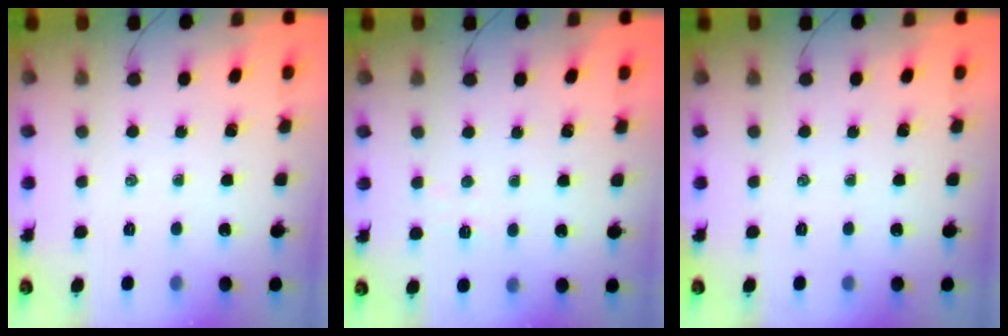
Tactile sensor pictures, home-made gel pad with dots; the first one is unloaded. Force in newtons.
{"total": 2.6, "press": 2.5, "slide": 0.8}
{"total": 0.0}